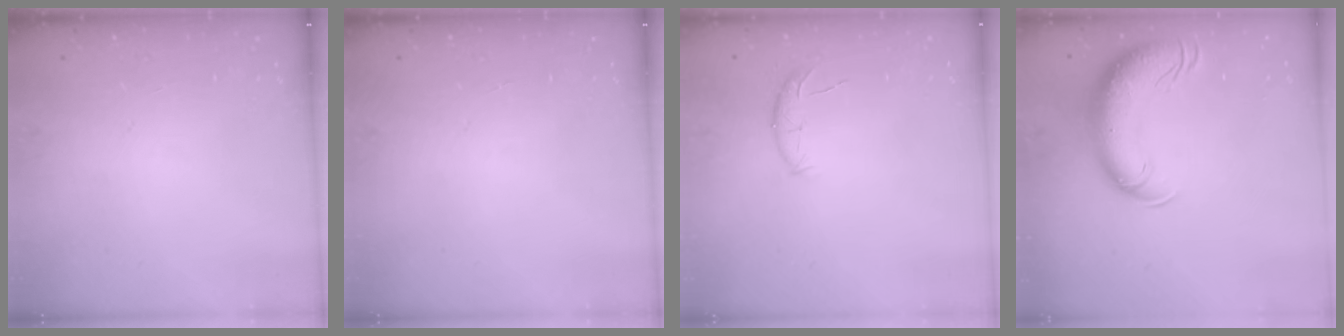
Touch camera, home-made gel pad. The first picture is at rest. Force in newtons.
{"total": 0.0}
{"total": 7.7, "press": 7.6, "slide": 1.5}
{"total": 16.5, "press": 16.1, "slide": 3.8}